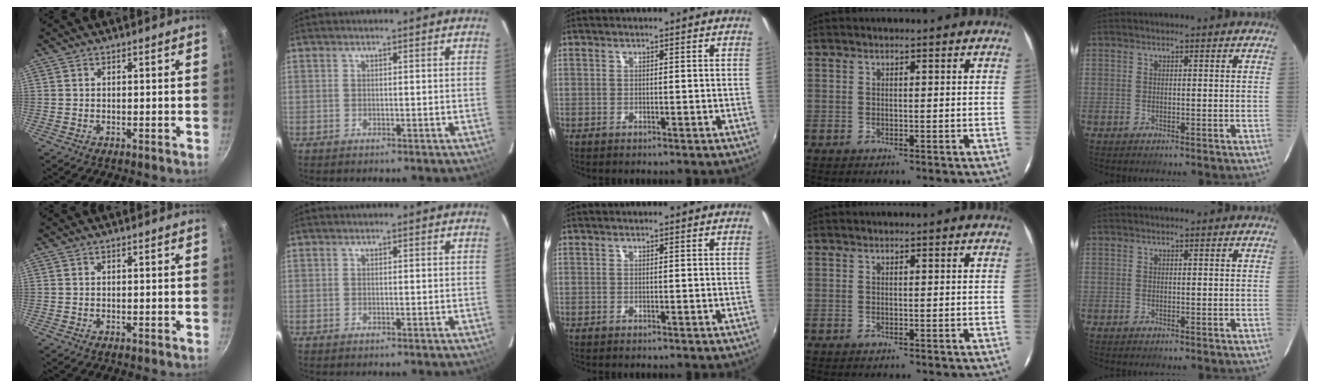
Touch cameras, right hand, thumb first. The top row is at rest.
{}